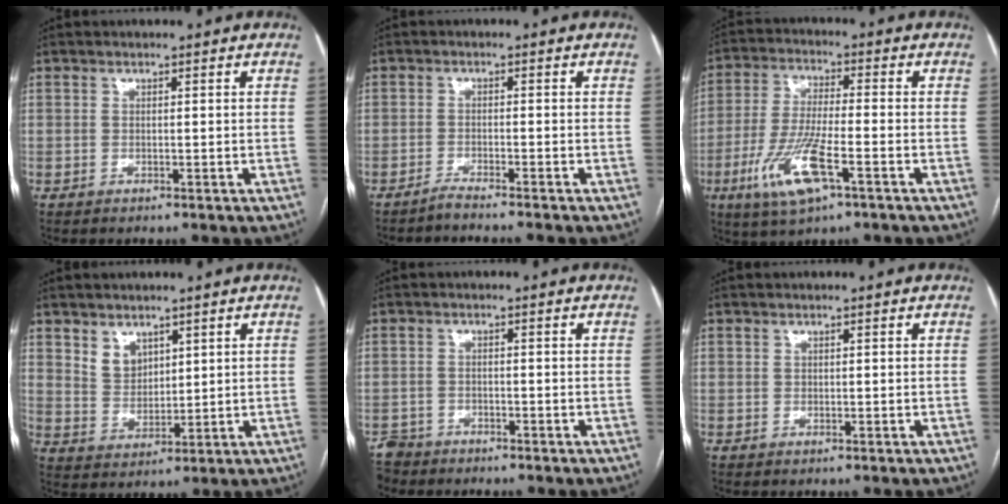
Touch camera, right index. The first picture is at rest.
{"total": 3.1, "force": [-2.8, -0.9, 1.0], "torque": [-0.014, -0.001, -0.046]}
{"total": 11.1, "force": [-4.9, 2.1, 9.8], "torque": [-0.207, -0.016, -0.089]}
{"total": 4.5, "force": [2.8, 3.1, 1.7], "torque": [-0.035, 0.004, 0.066]}
{"total": 3.4, "force": [-3.0, 1.4, -0.5], "torque": [0.004, -0.003, -0.057]}
{"total": 0.0}